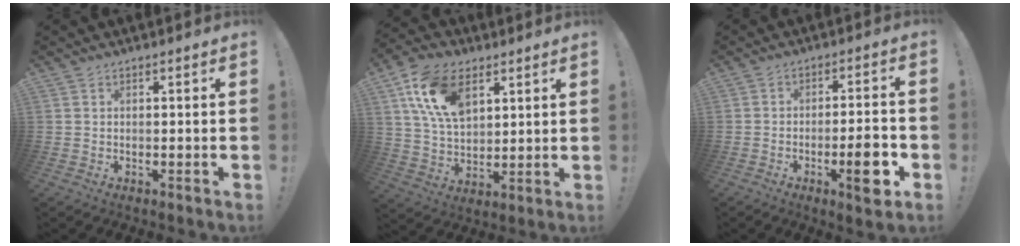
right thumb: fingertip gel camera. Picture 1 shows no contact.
{"total": 16.8, "force": [7.6, 10.6, 10.6], "torque": [-0.204, -0.017, 0.146]}
{"total": 9.8, "force": [-4.0, 2.2, 8.7], "torque": [-0.110, 0.012, -0.066]}